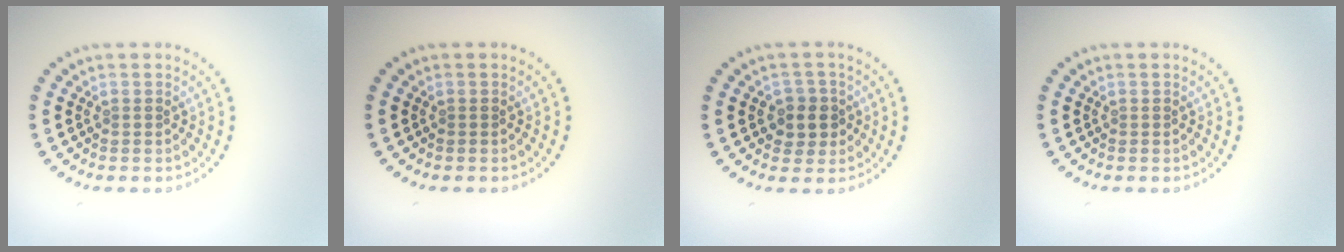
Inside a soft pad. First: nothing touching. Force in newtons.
{"total": 0.0}
{"total": 2.5, "press": 2.3, "slide": 0.9}
{"total": 0.0}